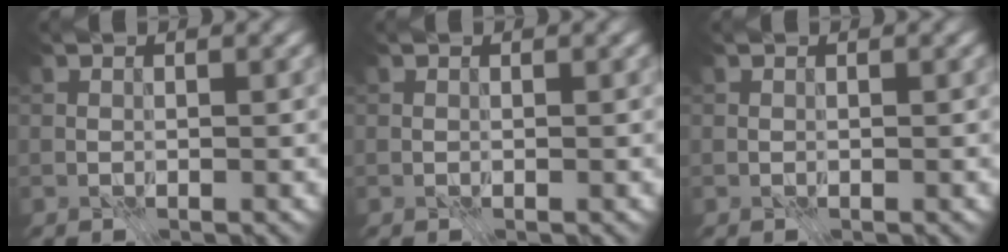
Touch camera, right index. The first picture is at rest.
{"total": 0.0}
{"total": 0.0}